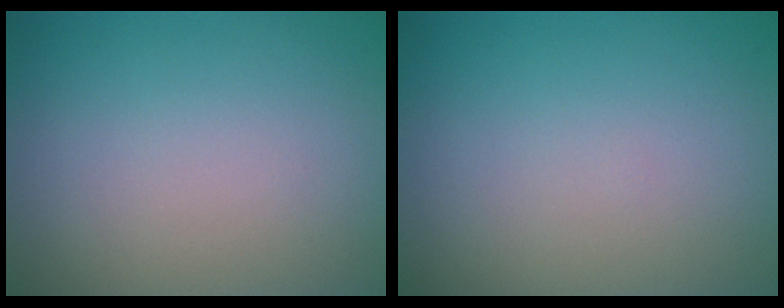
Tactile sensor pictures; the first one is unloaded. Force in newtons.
{"total": 0.0}